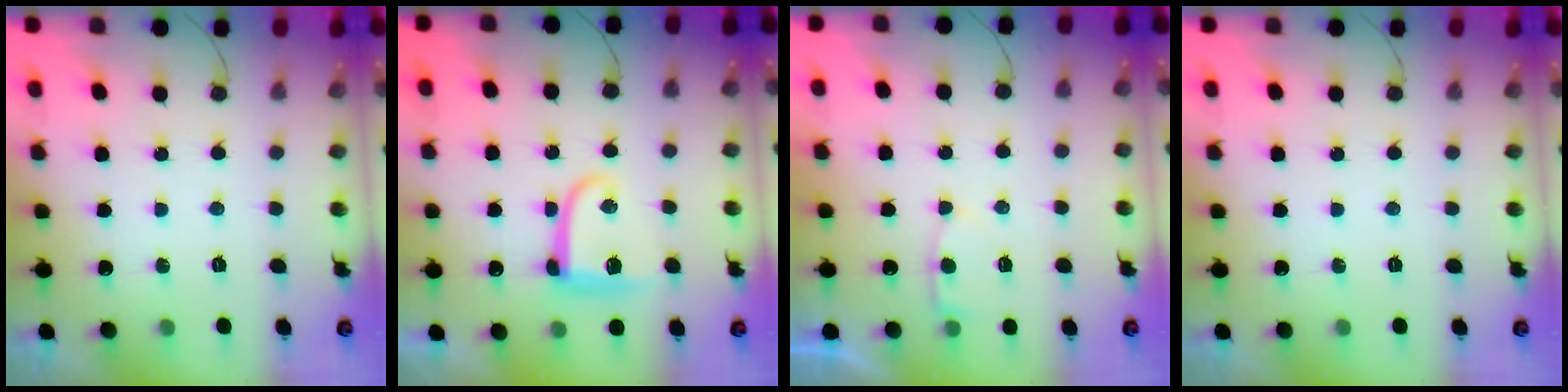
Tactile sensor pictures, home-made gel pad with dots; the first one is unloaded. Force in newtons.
{"total": 10.3, "press": 10.3, "slide": 0.5}
{"total": 4.2, "press": 4.2, "slide": 0.4}
{"total": 0.0}